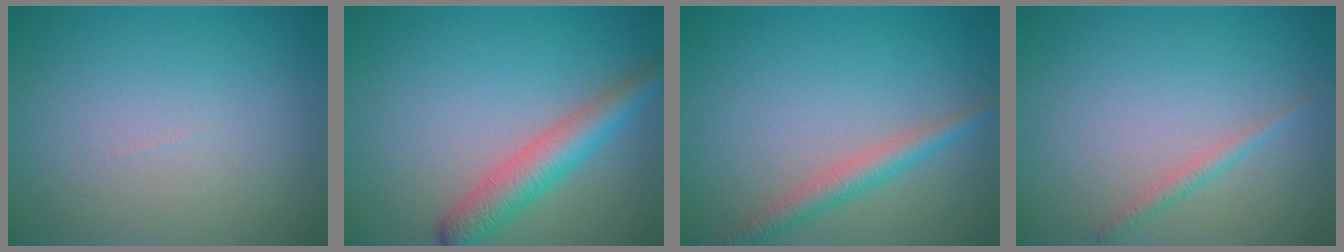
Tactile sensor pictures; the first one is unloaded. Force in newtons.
{"total": 4.4, "press": 4.4, "slide": 0.1}
{"total": 2.7, "press": 2.7, "slide": 0.1}
{"total": 1.2, "press": 1.2, "slide": 0.0}